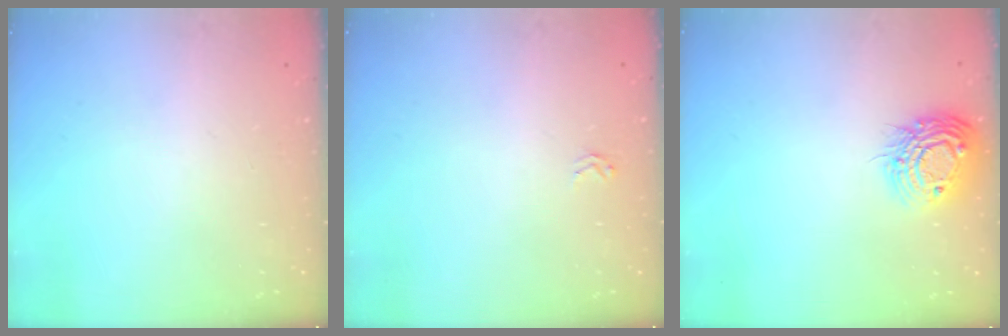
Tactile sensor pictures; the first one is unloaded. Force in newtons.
{"total": 1.6, "press": 1.6, "slide": 0.2}
{"total": 12.9, "press": 12.8, "slide": 1.0}